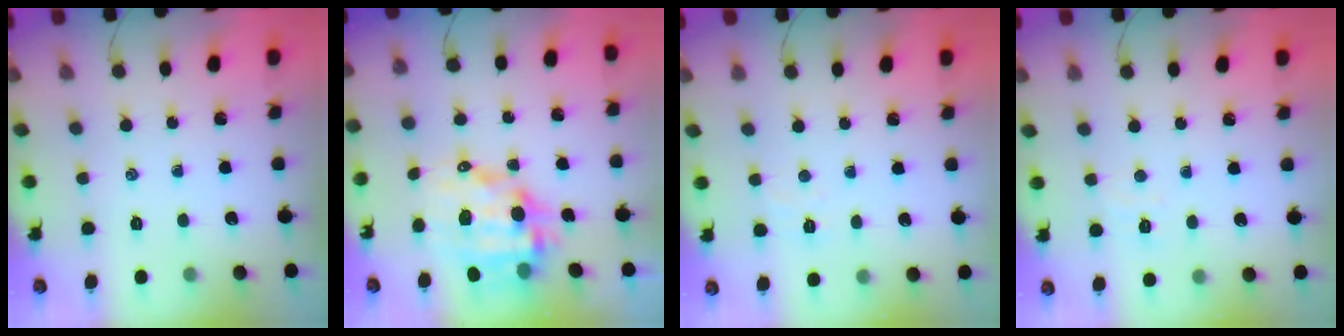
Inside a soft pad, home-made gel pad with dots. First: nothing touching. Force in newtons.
{"total": 12.4, "press": 12.1, "slide": 2.9}
{"total": 2.5, "press": 2.4, "slide": 0.8}
{"total": 3.2, "press": 3.1, "slide": 0.8}